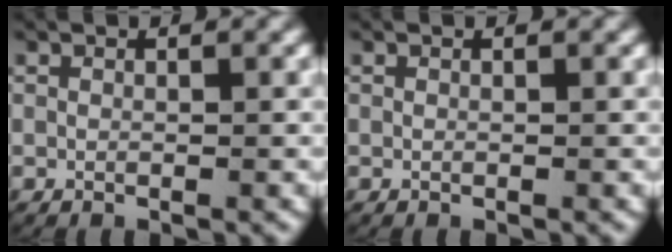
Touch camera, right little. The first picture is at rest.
{"total": 0.0}